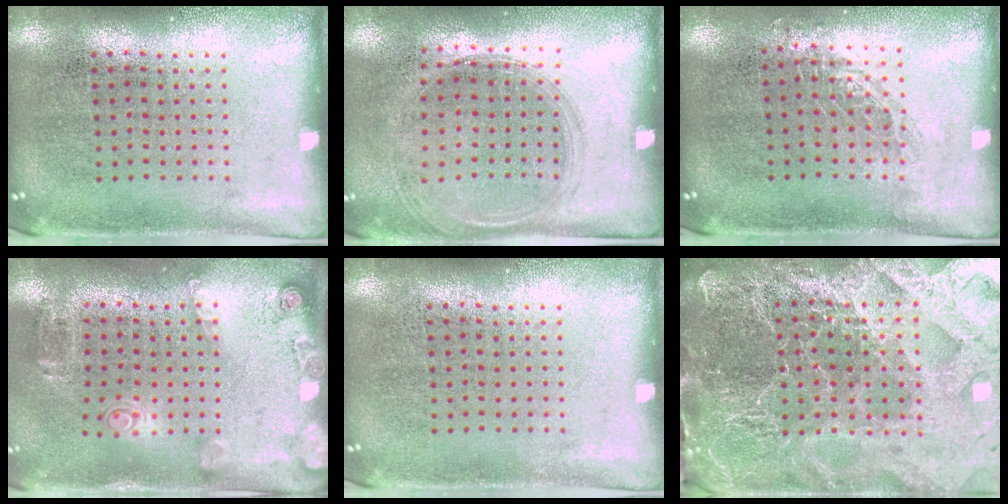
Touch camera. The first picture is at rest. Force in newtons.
{"total": 1.4, "press": 1.2, "slide": 0.6}
{"total": 0.8, "press": 0.8, "slide": 0.2}
{"total": 2.0, "press": 1.2, "slide": 1.5}
{"total": 0.0}
{"total": 5.1, "press": 4.6, "slide": 2.3}